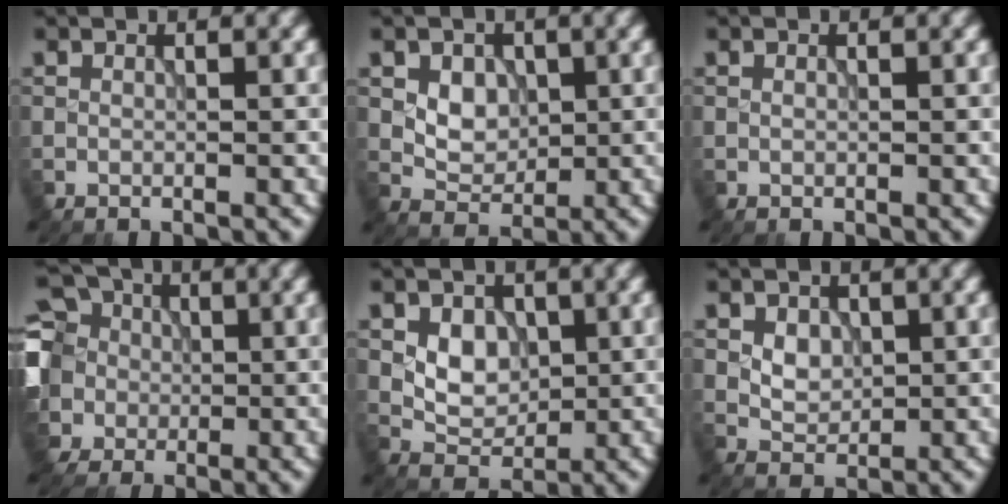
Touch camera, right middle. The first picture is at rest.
{"total": 3.1, "force": [0.6, 2.3, 2.0], "torque": [-0.034, -0.001, 0.010]}
{"total": 0.0}
{"total": 11.1, "force": [-0.1, 9.5, 5.8], "torque": [-0.145, 0.016, -0.033]}
{"total": 3.7, "force": [0.5, 2.7, 2.4], "torque": [-0.041, -0.002, 0.009]}
{"total": 2.2, "force": [0.5, 1.6, 1.5], "torque": [-0.026, -0.001, 0.010]}